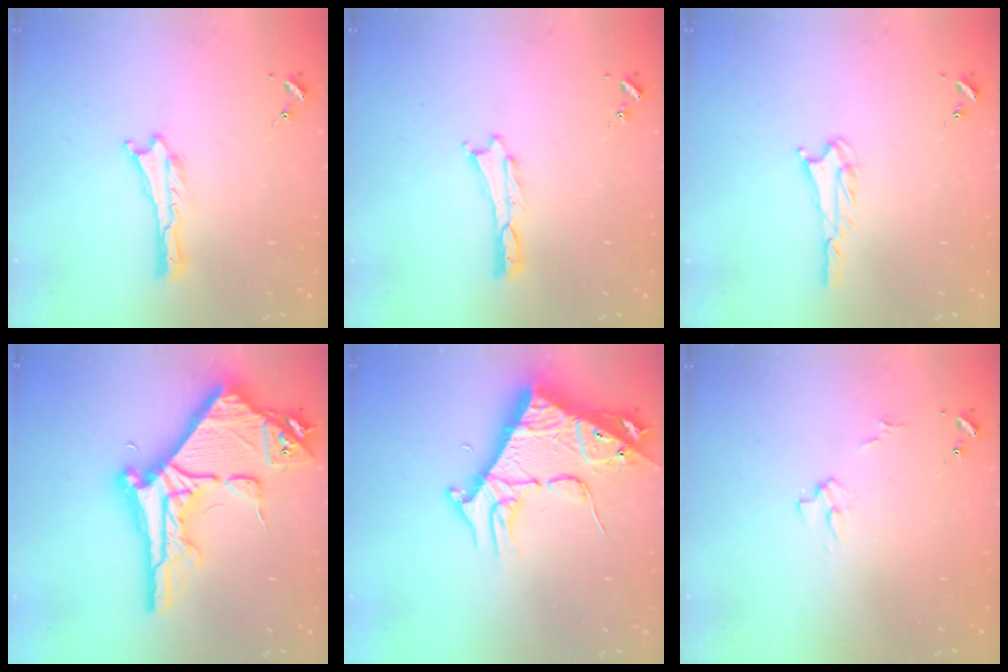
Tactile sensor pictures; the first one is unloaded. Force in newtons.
{"total": 0.0}
{"total": 1.6, "press": 1.6, "slide": 0.1}
{"total": 13.6, "press": 13.6, "slide": 1.4}
{"total": 10.3, "press": 10.2, "slide": 1.3}
{"total": 3.1, "press": 3.0, "slide": 0.4}